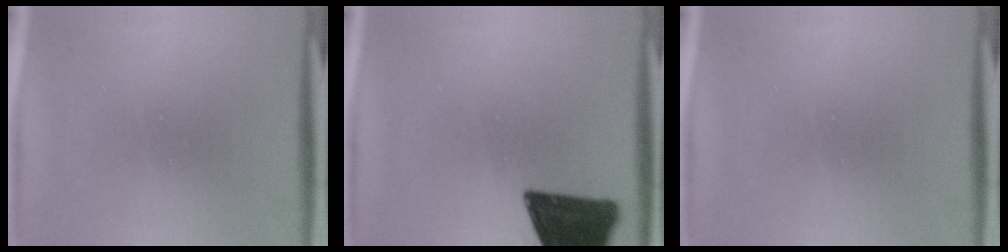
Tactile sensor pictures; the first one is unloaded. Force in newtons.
{"total": 15.5}
{"total": 0.0}